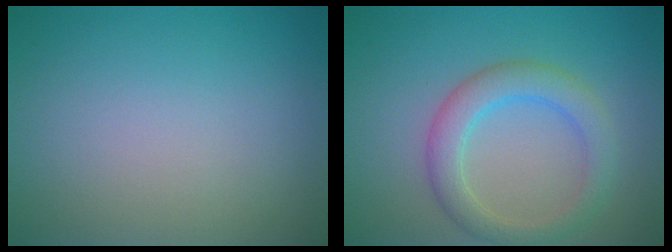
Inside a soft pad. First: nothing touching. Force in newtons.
{"total": 3.8, "press": 3.8, "slide": 0.2}